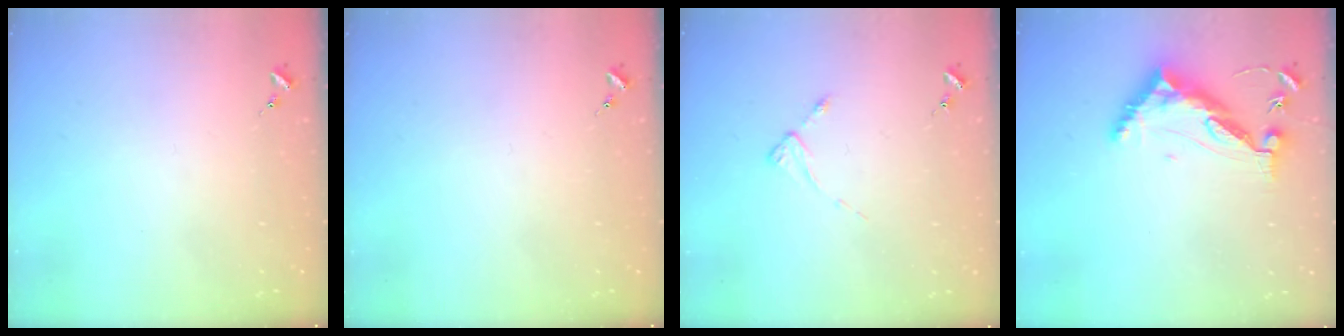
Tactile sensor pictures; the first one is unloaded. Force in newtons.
{"total": 0.0}
{"total": 2.4, "press": 2.4, "slide": 0.3}
{"total": 10.2, "press": 10.2, "slide": 0.8}